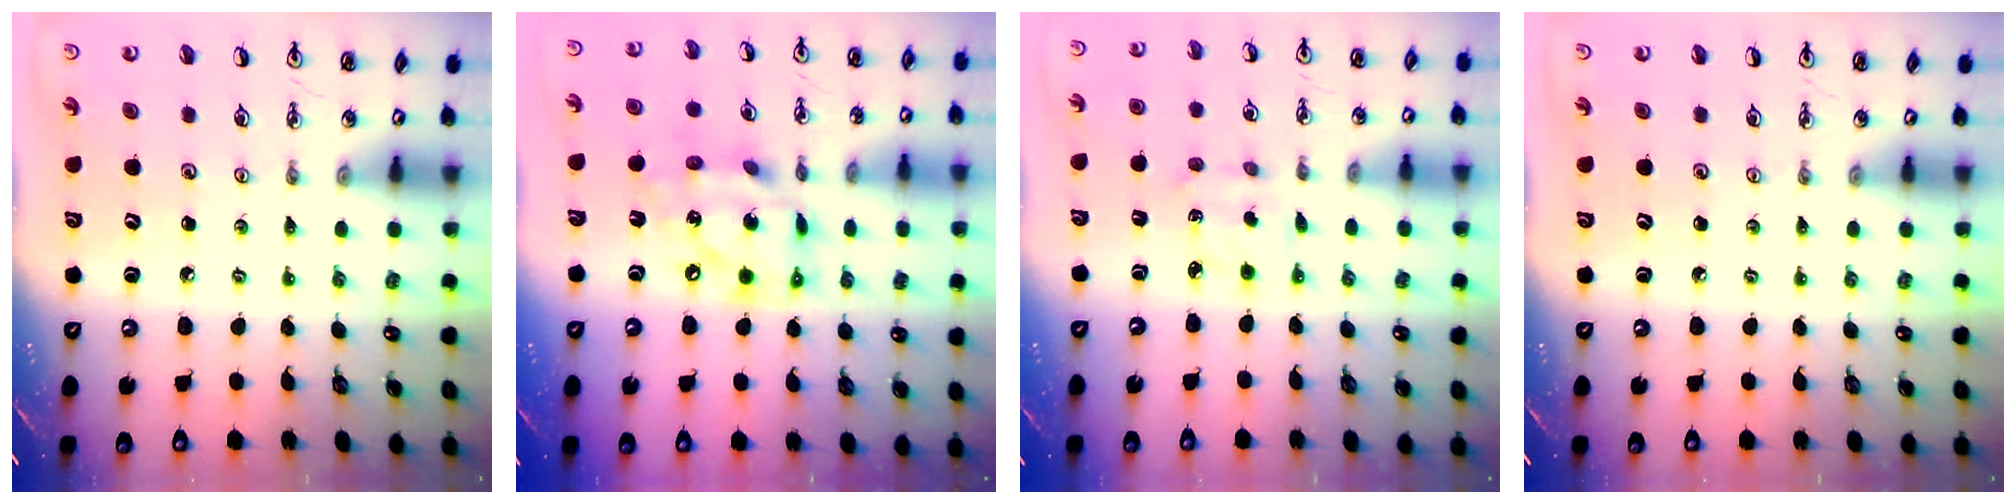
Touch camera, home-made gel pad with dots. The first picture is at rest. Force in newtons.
{"total": 14.6, "press": 14.5, "slide": 1.7}
{"total": 2.7, "press": 2.6, "slide": 0.6}
{"total": 0.0}